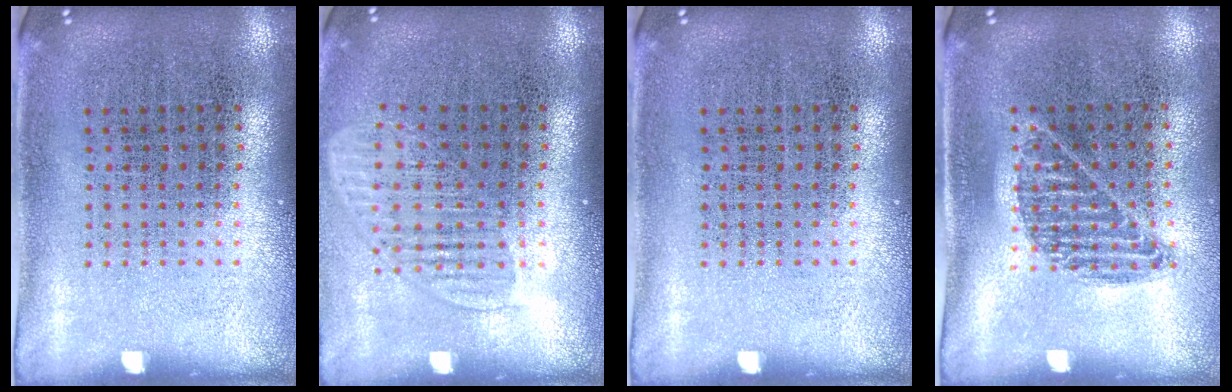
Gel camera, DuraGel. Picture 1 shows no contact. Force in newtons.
{"total": 1.6, "press": 1.4, "slide": 0.8}
{"total": 0.0}
{"total": 0.9, "press": 0.8, "slide": 0.4}